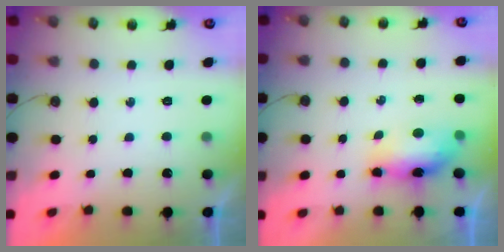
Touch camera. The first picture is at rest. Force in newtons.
{"total": 7.3, "press": 7.3, "slide": 0.7}